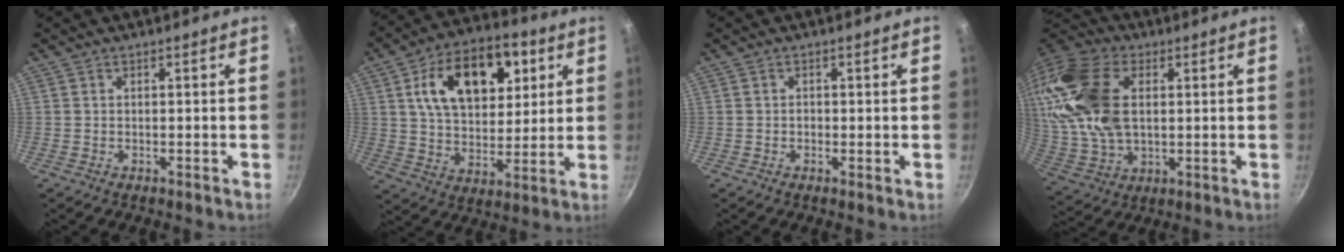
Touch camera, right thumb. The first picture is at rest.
{"total": 19.6, "force": [6.8, 11.8, 14.1], "torque": [-0.188, -0.008, 0.111]}
{"total": 1.2, "force": [0.3, 0.4, 1.0], "torque": [-0.017, -0.002, 0.005]}
{"total": 27.0, "force": [6.1, 16.8, 20.3], "torque": [-0.489, 0.021, 0.119]}